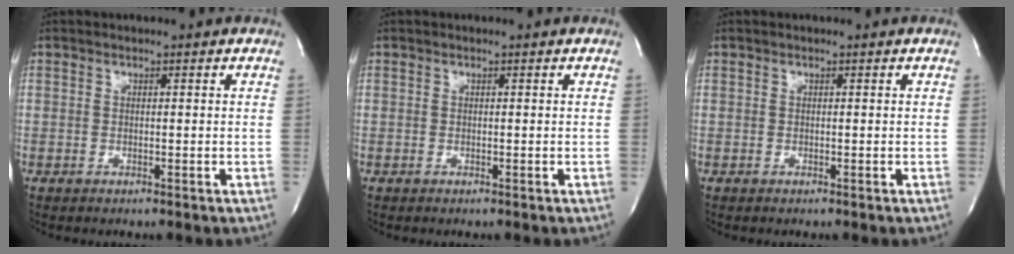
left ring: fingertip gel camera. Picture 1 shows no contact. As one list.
[{"total": 0.0}, {"total": 0.0}]